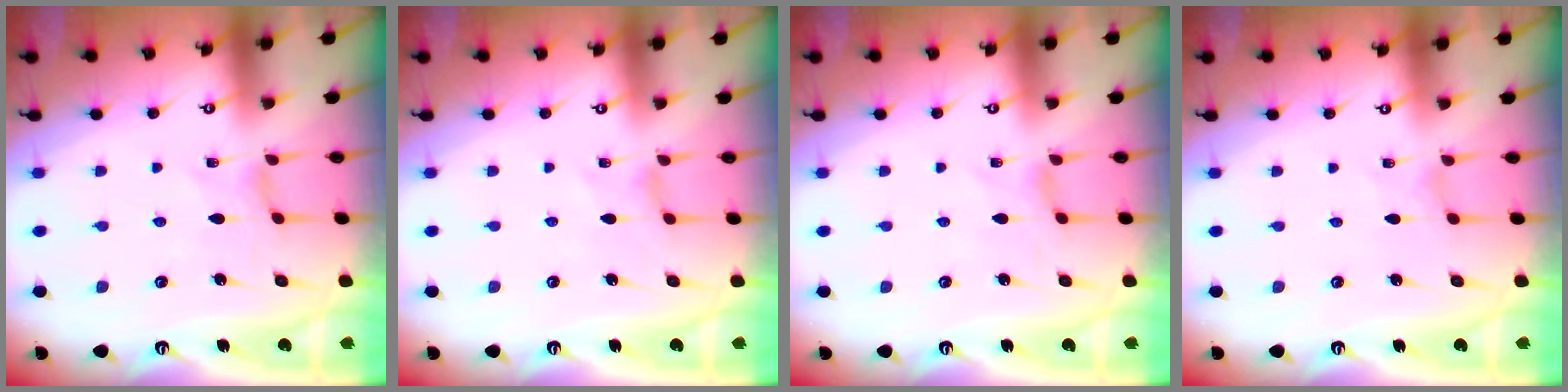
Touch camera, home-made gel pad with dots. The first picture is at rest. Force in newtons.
{"total": 0.0}
{"total": 1.3, "press": 1.3, "slide": 0.3}
{"total": 0.0}